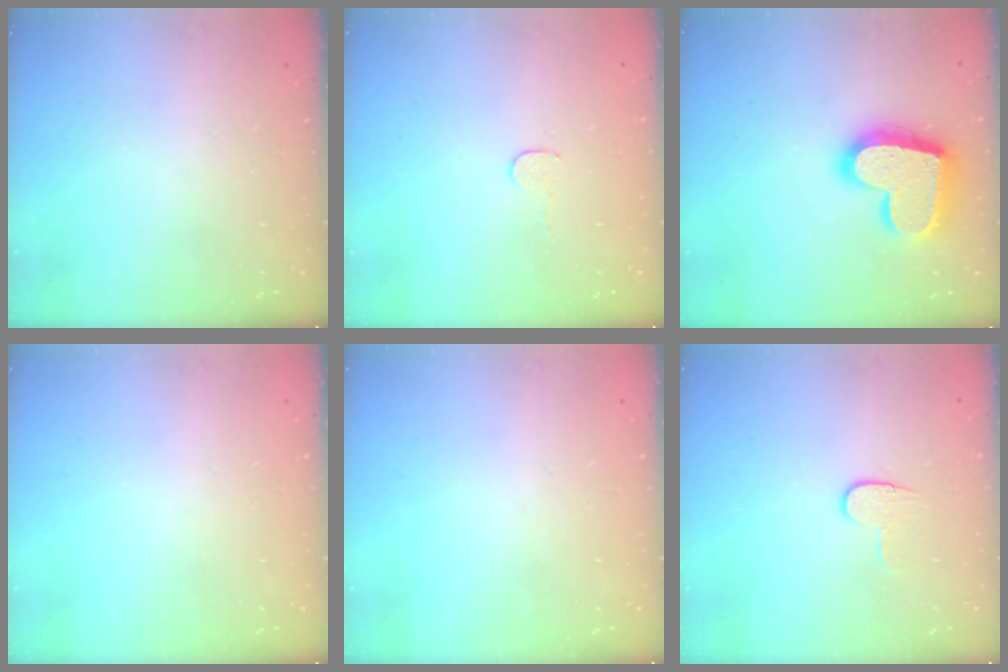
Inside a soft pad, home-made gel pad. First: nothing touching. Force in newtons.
{"total": 2.7, "press": 2.7, "slide": 0.2}
{"total": 20.3, "press": 20.3, "slide": 1.4}
{"total": 0.0}
{"total": 0.0}
{"total": 6.8, "press": 6.8, "slide": 0.6}